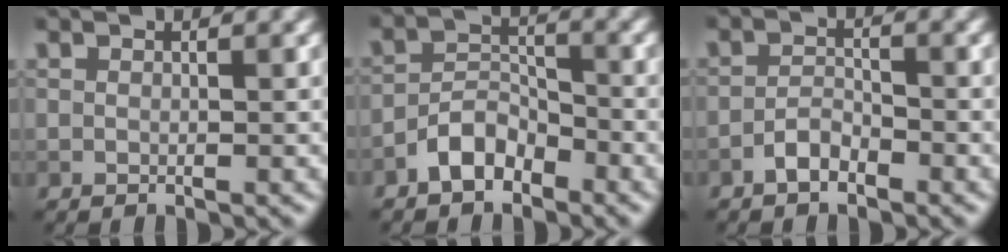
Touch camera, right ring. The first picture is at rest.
{"total": 3.3, "force": [-2.4, 1.6, 1.6], "torque": [-0.025, 0.012, -0.050]}
{"total": 1.9, "force": [-1.4, 0.8, 1.1], "torque": [-0.021, 0.006, -0.030]}